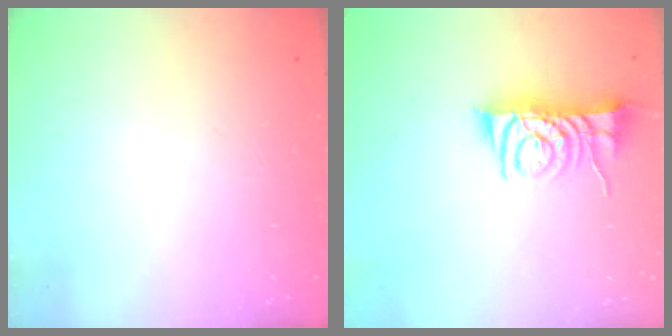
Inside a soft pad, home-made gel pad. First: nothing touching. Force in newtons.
{"total": 8.6, "press": 8.6, "slide": 0.3}